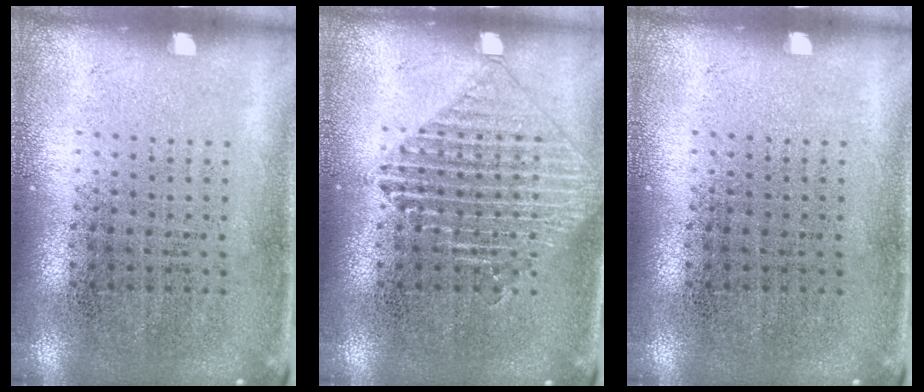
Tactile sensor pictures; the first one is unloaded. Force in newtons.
{"total": 2.2, "press": 2.1, "slide": 0.4}
{"total": 0.0}